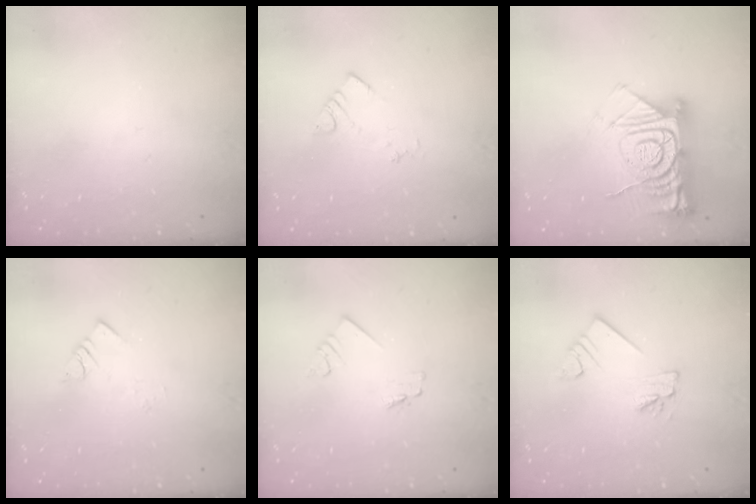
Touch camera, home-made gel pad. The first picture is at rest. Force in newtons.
{"total": 2.4, "press": 2.3, "slide": 0.4}
{"total": 16.4, "press": 16.4, "slide": 1.4}
{"total": 2.7, "press": 2.7, "slide": 0.4}
{"total": 1.9, "press": 1.9, "slide": 0.2}
{"total": 3.9, "press": 3.9, "slide": 0.2}